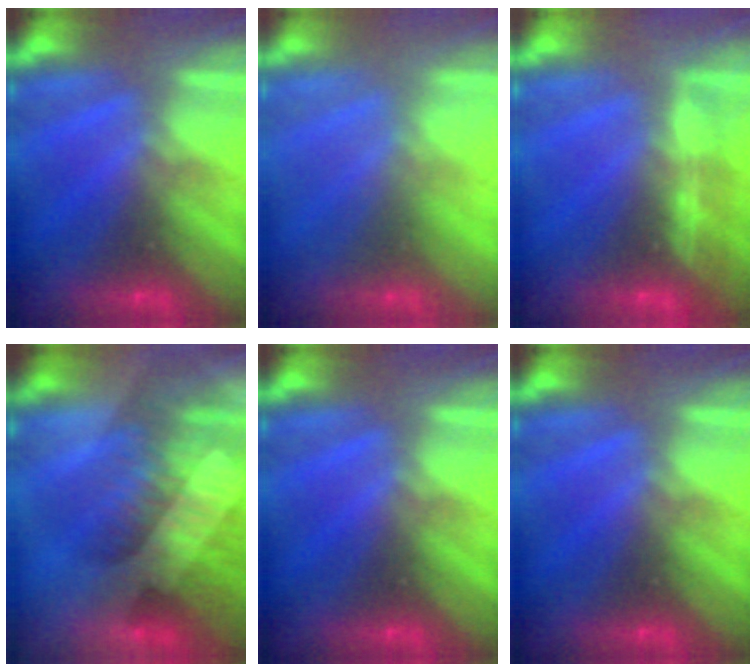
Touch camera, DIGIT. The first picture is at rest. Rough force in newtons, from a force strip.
{"total": 2.7}
{"total": 1.5}
{"total": 3.2}
{"total": 0.0}
{"total": 0.0}